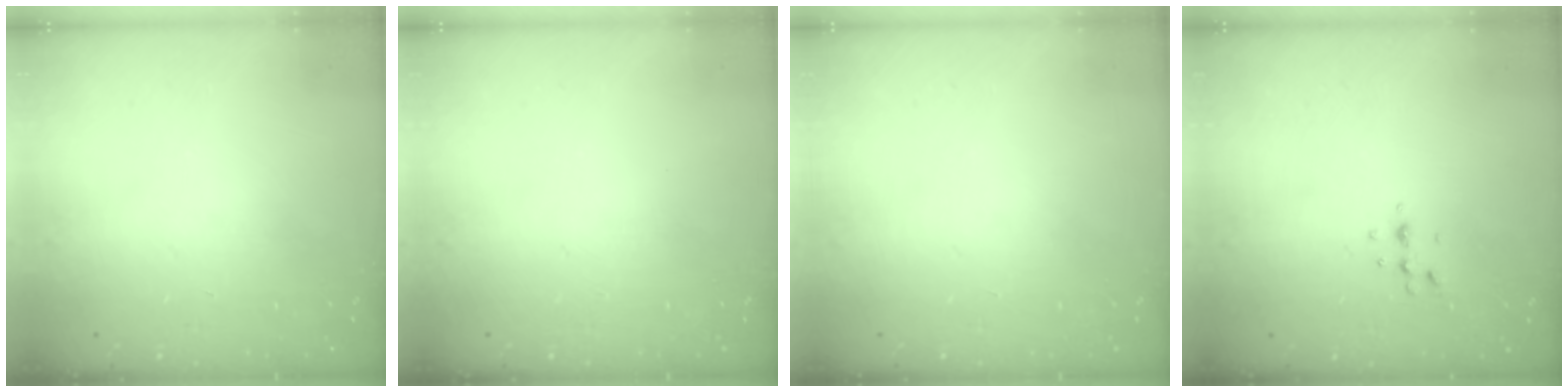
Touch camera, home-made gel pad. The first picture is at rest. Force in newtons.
{"total": 0.0}
{"total": 0.0}
{"total": 3.8, "press": 3.6, "slide": 1.3}